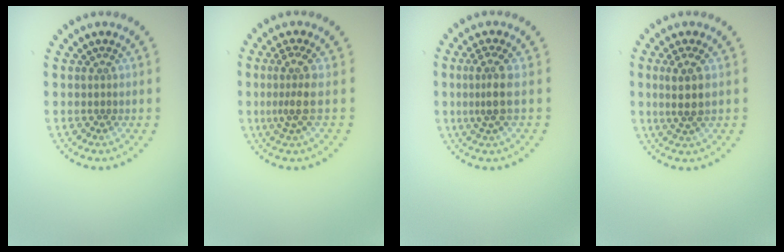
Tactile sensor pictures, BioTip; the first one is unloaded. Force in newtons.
{"total": 2.8, "press": 2.0, "slide": 2.0}
{"total": 2.5, "press": 1.9, "slide": 1.6}
{"total": 2.6, "press": 2.2, "slide": 1.4}